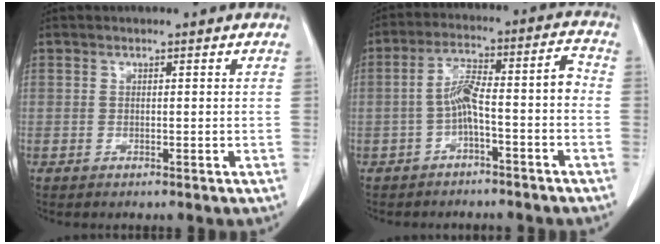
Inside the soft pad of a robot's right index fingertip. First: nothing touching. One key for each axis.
{"total": 8.3, "fx": -2.5, "fy": 1.2, "fz": 7.8, "tx": -0.137, "ty": 0.044, "tz": -0.041}